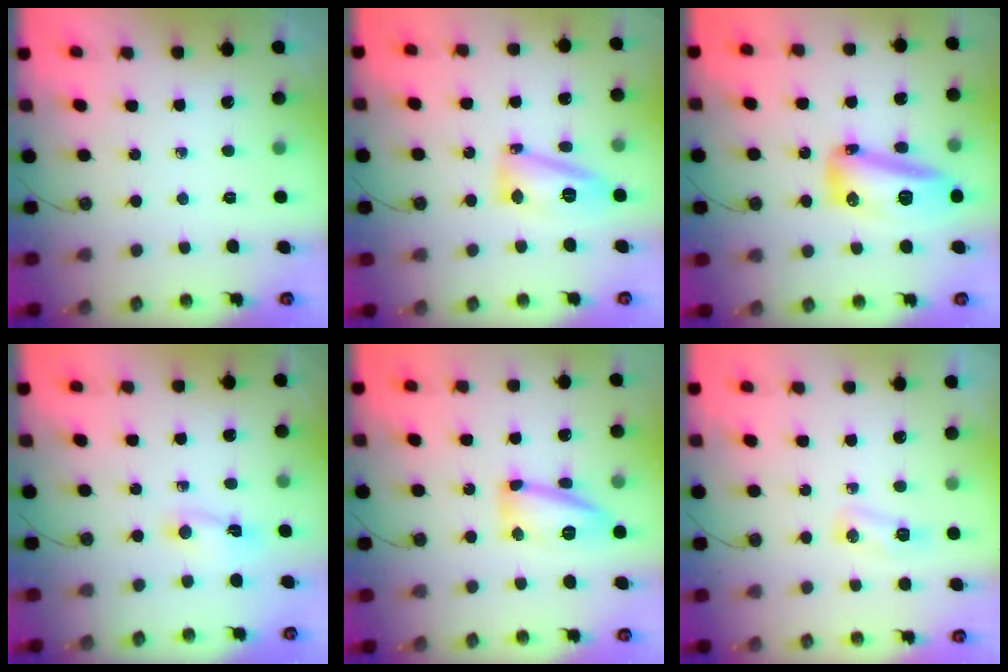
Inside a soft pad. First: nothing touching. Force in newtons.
{"total": 13.5, "press": 13.4, "slide": 1.4}
{"total": 28.1, "press": 19.4, "slide": 20.2}
{"total": 2.1, "press": 2.1, "slide": 0.3}
{"total": 14.3, "press": 14.3, "slide": 1.4}
{"total": 4.6, "press": 4.6, "slide": 0.7}